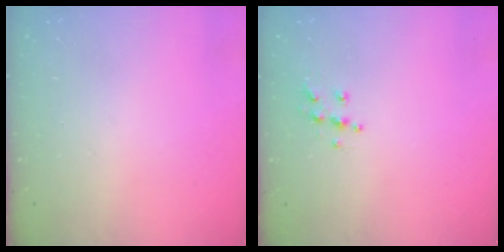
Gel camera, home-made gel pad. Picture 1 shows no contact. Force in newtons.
{"total": 6.4, "press": 6.4, "slide": 0.6}